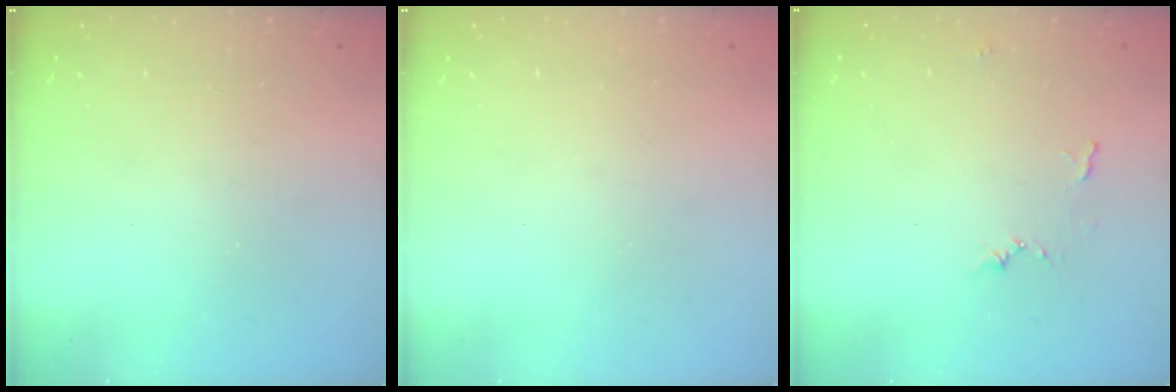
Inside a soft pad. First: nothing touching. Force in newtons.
{"total": 0.0}
{"total": 5.9, "press": 5.9, "slide": 0.4}